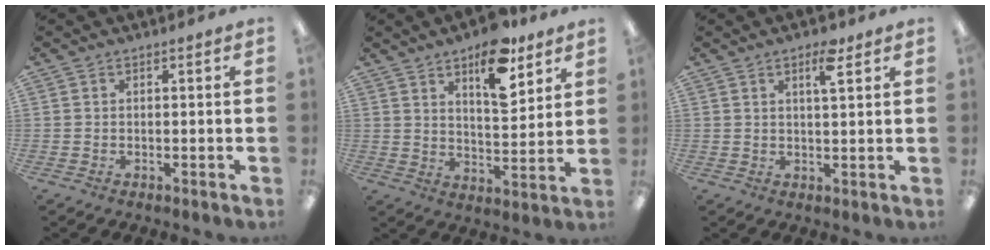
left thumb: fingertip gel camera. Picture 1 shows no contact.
{"total": 13.1, "force": [8.7, 5.3, 8.3], "torque": [-0.110, -0.048, 0.145]}
{"total": 5.2, "force": [3.1, 1.3, 3.9], "torque": [-0.055, -0.009, 0.046]}